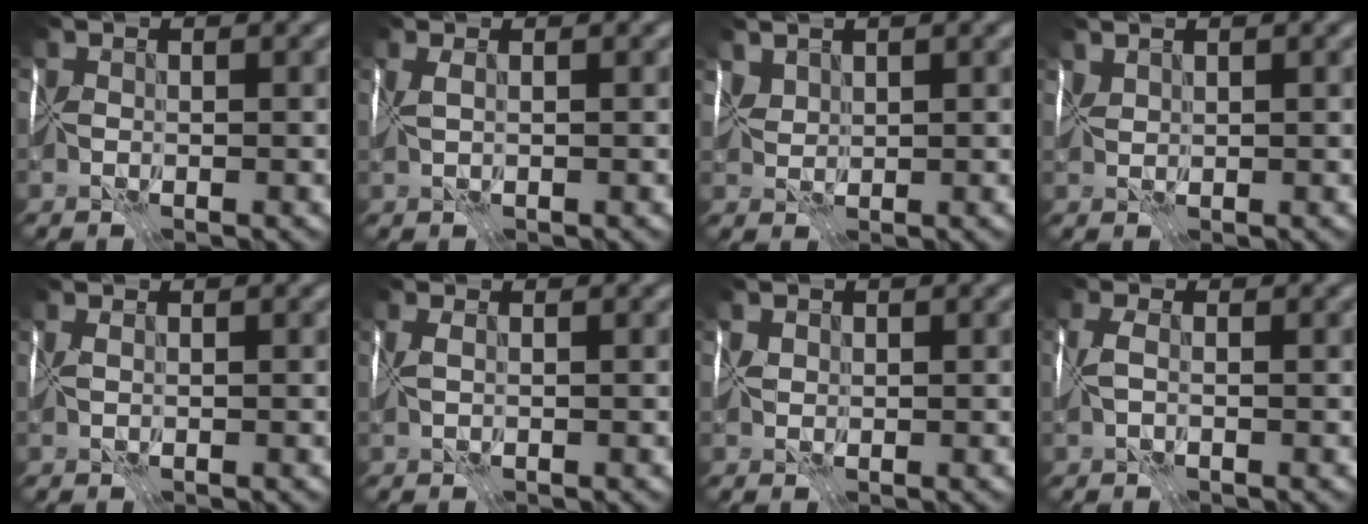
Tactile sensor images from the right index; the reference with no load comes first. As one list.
[{"total": 1.0, "force": [0.5, -0.8, 0.3], "torque": [-0.002, -0.002, 0.018]}, {"total": 1.7, "force": [1.4, -0.7, -0.7], "torque": [0.018, -0.006, 0.040]}, {"total": 1.8, "force": [1.1, -1.2, -0.8], "torque": [0.025, 0.000, 0.029]}, {"total": 0.8, "force": [0.5, -0.6, 0.0], "torque": [0.003, -0.001, 0.016]}, {"total": 0.7, "force": [0.5, -0.4, 0.4], "torque": [-0.006, -0.001, 0.016]}, {"total": 0.6, "force": [0.6, 0.0, -0.2], "torque": [0.009, 0.001, 0.010]}, {"total": 1.2, "force": [0.2, 0.2, 1.1], "torque": [-0.023, 0.002, 0.007]}]